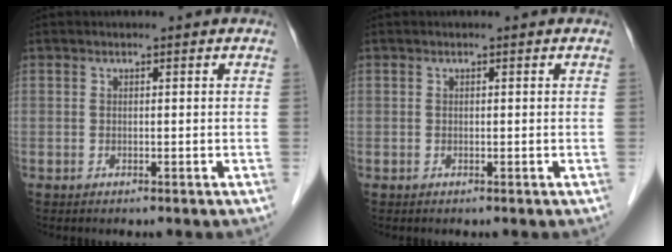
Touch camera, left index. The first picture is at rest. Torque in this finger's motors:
{"motor_torque": [-0.34, 0.22, 0.00, -0.01]}